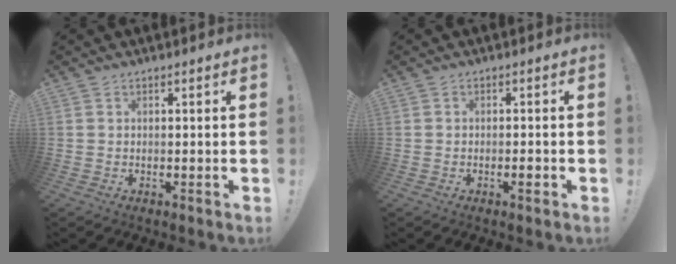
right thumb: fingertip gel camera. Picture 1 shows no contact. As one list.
[{"total": 2.2, "force": [-0.9, 0.4, 2.0], "torque": [-0.019, -0.001, -0.017]}]